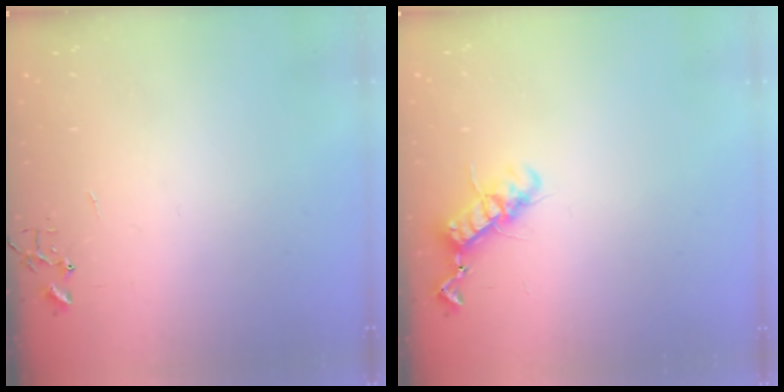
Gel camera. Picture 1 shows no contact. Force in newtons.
{"total": 11.1, "press": 11.1, "slide": 0.3}